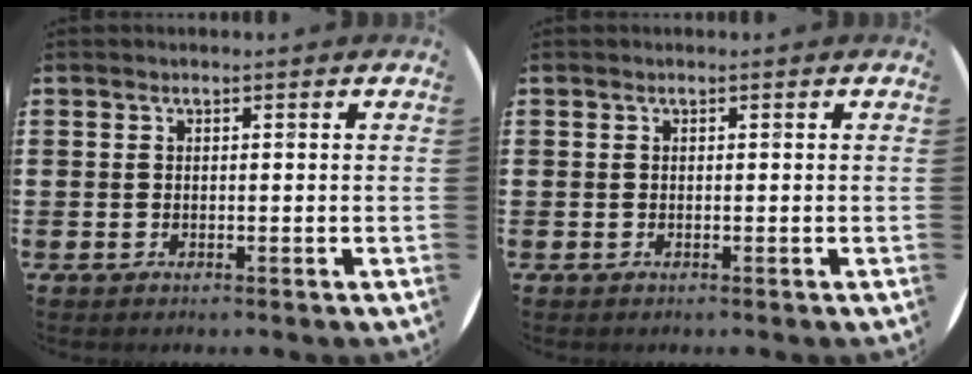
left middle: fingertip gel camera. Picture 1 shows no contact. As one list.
[{"total": 0.0}]